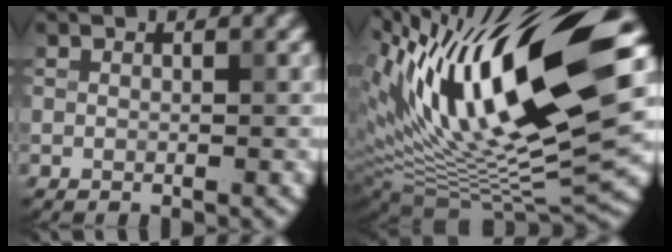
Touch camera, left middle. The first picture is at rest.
{"total": 18.2, "force": [6.2, 6.1, 16.0], "torque": [-0.289, 0.030, 0.102]}